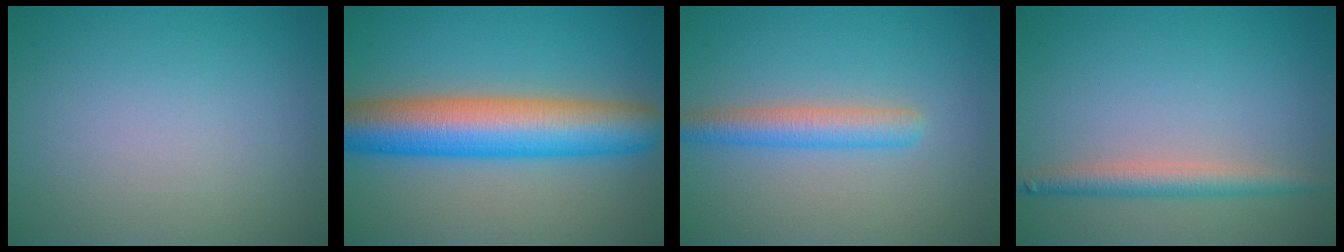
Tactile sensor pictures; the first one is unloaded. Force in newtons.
{"total": 9.9, "press": 9.9, "slide": 0.1}
{"total": 3.3, "press": 3.2, "slide": 0.1}
{"total": 2.6, "press": 2.6, "slide": 0.1}